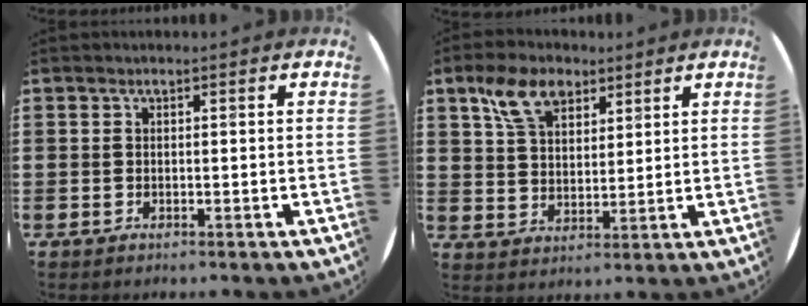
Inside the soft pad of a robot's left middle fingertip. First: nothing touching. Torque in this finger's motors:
{"motor_torque": [1.16, -0.98, 0.12, 0.03]}